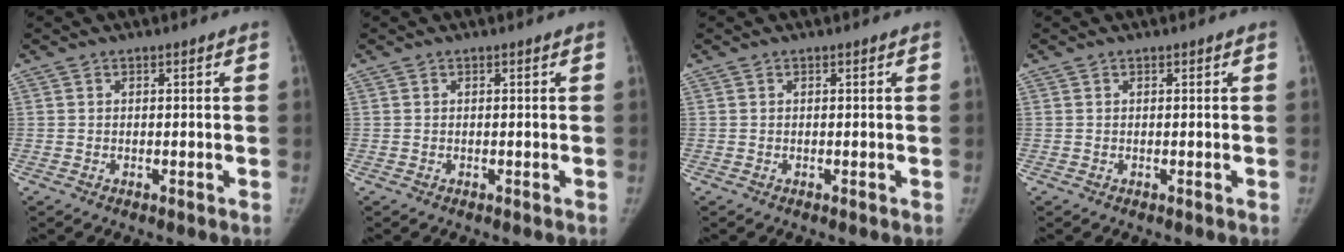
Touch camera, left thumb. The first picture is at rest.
{"total": 0.0}
{"total": 0.0}
{"total": 0.0}